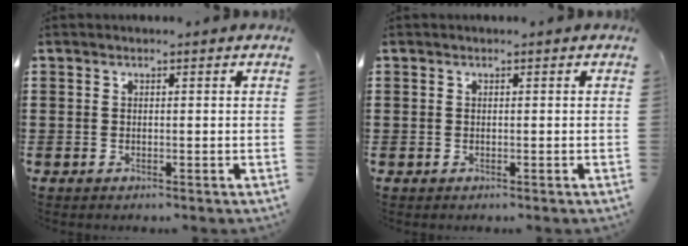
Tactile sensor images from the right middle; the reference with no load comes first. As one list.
[{"total": 0.0}]